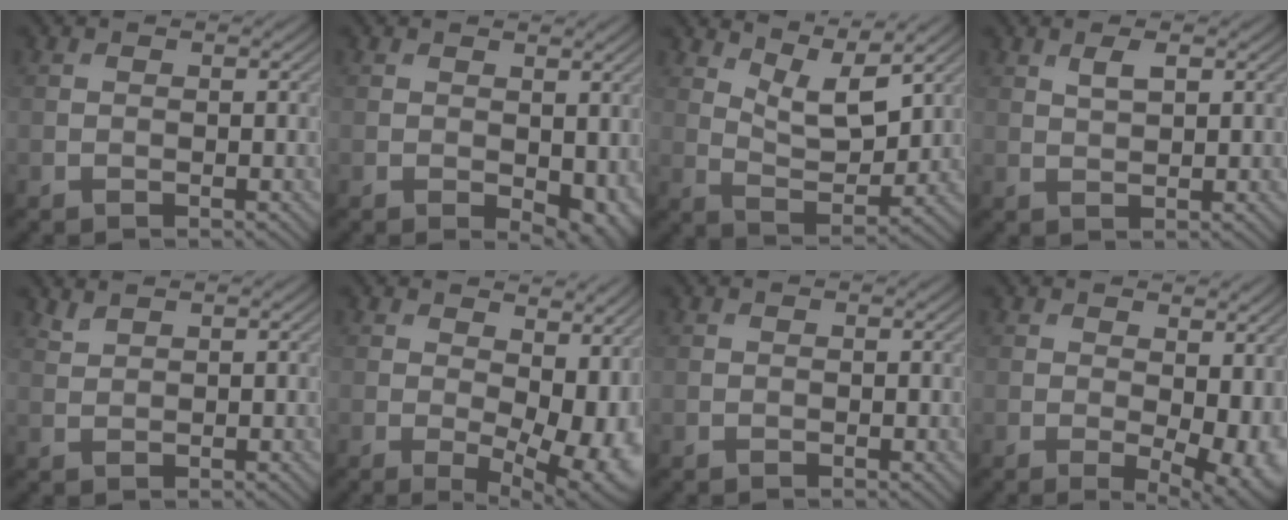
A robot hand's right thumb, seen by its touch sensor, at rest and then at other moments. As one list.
[{"total": 4.7, "force": [-0.5, 2.8, 3.7], "torque": [-0.051, -0.019, 0.002]}, {"total": 7.1, "force": [5.1, 2.2, 4.4], "torque": [-0.093, -0.010, 0.097]}, {"total": 2.0, "force": [1.1, 0.7, 1.6], "torque": [-0.034, 0.000, 0.023]}, {"total": 1.3, "force": [1.2, 0.2, 0.4], "torque": [-0.016, 0.004, 0.030]}, {"total": 12.7, "force": [0.7, 7.1, 10.6], "torque": [-0.133, -0.020, 0.046]}, {"total": 0.0}, {"total": 7.2, "force": [0.2, 3.7, 6.1], "torque": [-0.084, -0.016, 0.014]}]